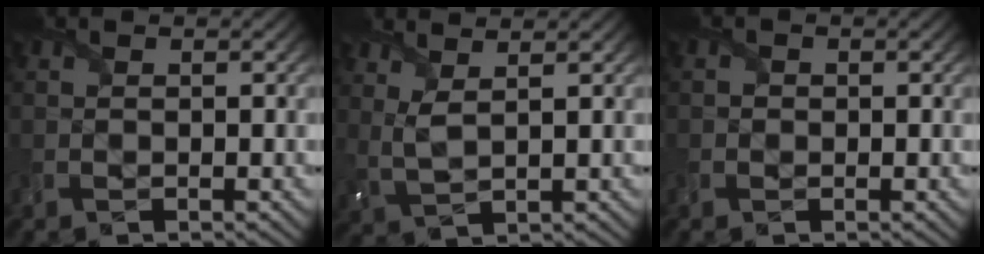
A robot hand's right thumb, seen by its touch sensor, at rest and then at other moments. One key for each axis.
{"total": 3.4, "fx": 2.4, "fy": 0.8, "fz": 2.4, "tx": -0.068, "ty": 0.003, "tz": 0.054}
{"total": 0.7, "fx": -0.2, "fy": 0.7, "fz": 0.2, "tx": -0.002, "ty": -0.003, "tz": -0.006}